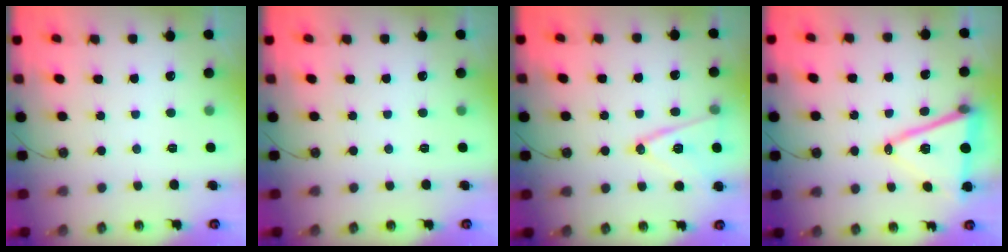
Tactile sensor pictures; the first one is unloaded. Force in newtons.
{"total": 0.0}
{"total": 14.1, "press": 13.7, "slide": 3.3}
{"total": 15.6, "press": 15.1, "slide": 3.9}